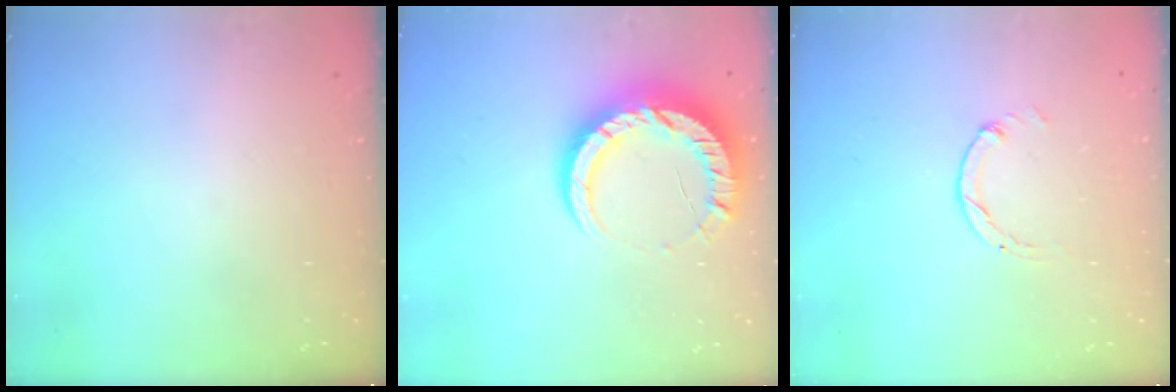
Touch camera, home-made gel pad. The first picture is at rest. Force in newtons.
{"total": 13.4, "press": 13.4, "slide": 1.1}
{"total": 0.7, "press": 0.7, "slide": 0.2}